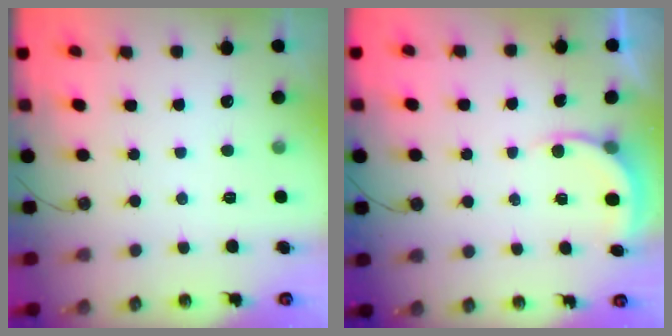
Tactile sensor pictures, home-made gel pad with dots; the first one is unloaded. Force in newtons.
{"total": 3.9, "press": 3.9, "slide": 0.3}